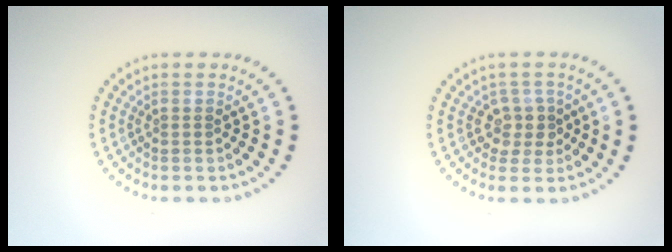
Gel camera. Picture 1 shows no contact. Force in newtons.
{"total": 2.2, "press": 1.9, "slide": 1.2}